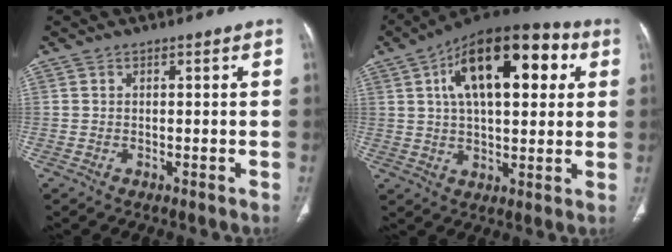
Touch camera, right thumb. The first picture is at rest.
{"total": 21.6, "force": [6.7, 10.2, 17.9], "torque": [-0.256, 0.016, 0.097]}